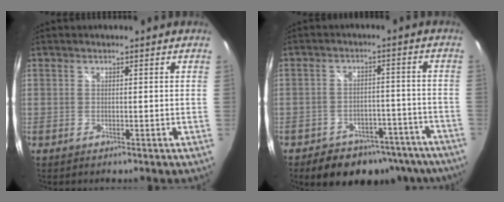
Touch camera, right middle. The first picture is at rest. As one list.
[{"total": 17.1, "force": [-13.0, 9.0, 6.5], "torque": [-0.128, 0.019, -0.147]}]